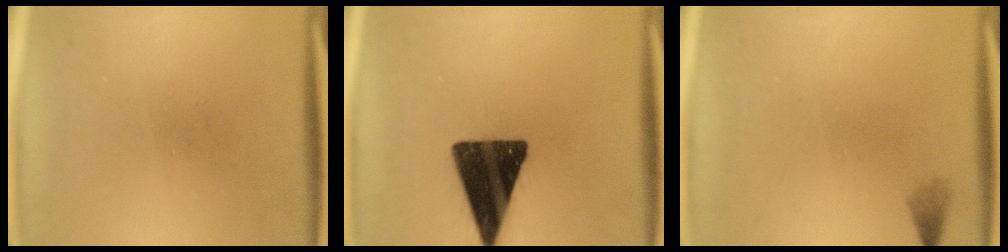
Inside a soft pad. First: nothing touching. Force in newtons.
{"total": 16.5}
{"total": 1.0}